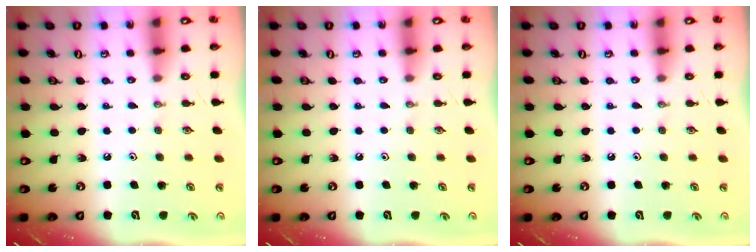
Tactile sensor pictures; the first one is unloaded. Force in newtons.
{"total": 0.0}
{"total": 0.0}